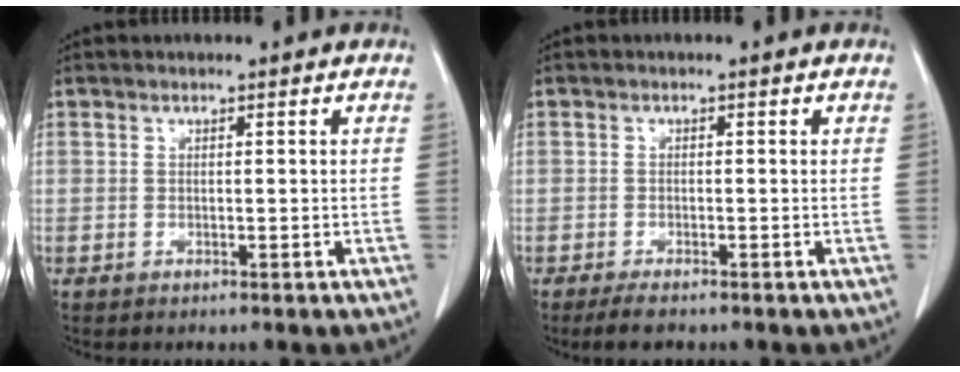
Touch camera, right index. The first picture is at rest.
{"total": 2.3, "force": [-1.7, 0.9, 1.2], "torque": [-0.028, -0.004, -0.027]}